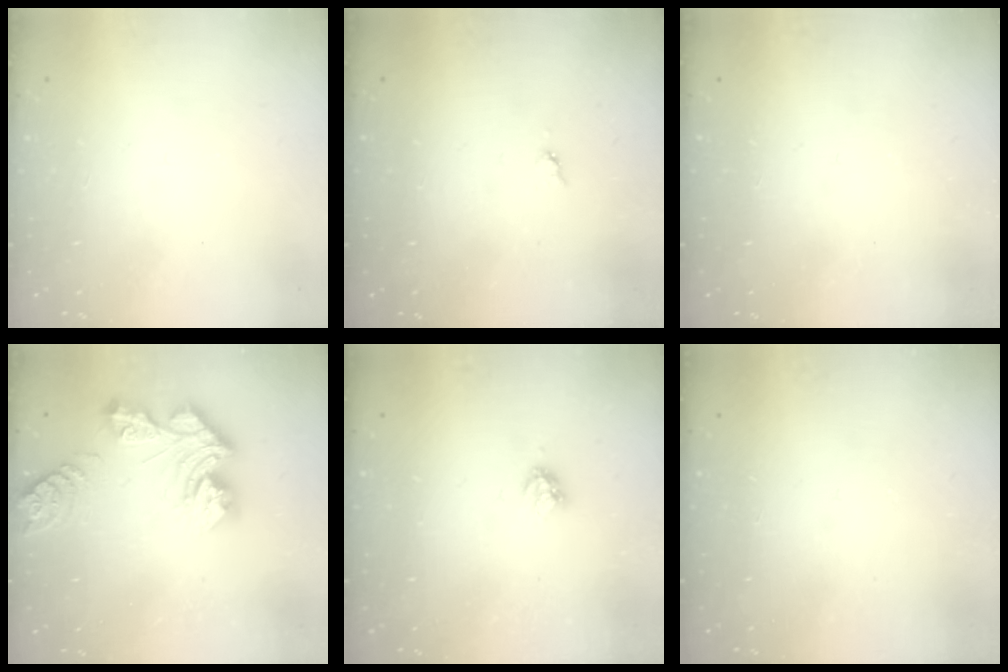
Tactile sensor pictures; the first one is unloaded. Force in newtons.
{"total": 3.9, "press": 3.8, "slide": 0.5}
{"total": 1.7, "press": 1.7, "slide": 0.2}
{"total": 13.6, "press": 13.6, "slide": 1.3}
{"total": 3.1, "press": 3.1, "slide": 0.3}
{"total": 1.7, "press": 1.7, "slide": 0.2}